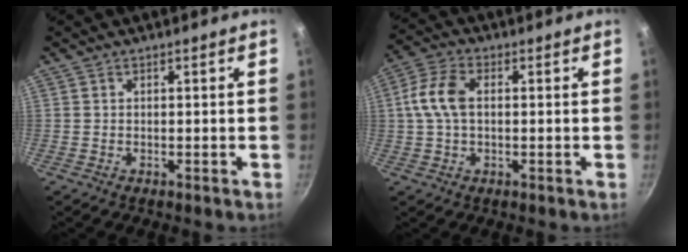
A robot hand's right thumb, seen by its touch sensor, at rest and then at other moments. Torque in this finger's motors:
{"motor_torque": [-0.23, 0.99, 0.27, -0.17, 0.17]}